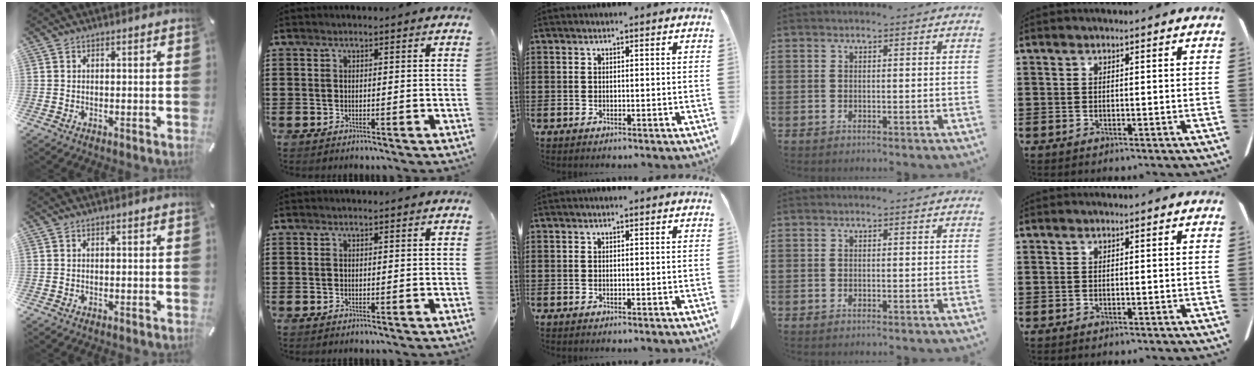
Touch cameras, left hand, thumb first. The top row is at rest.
{}